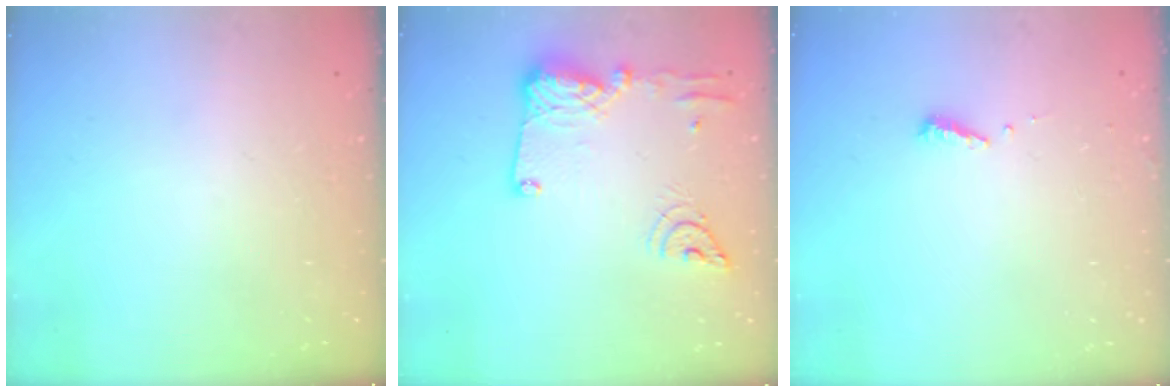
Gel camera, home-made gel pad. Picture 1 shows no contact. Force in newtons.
{"total": 15.6, "press": 15.5, "slide": 1.8}
{"total": 5.3, "press": 5.3, "slide": 0.5}